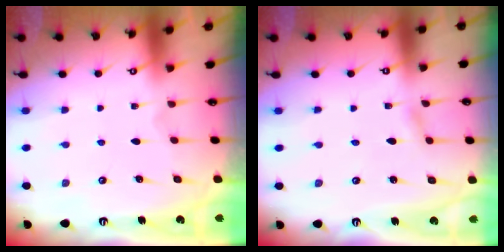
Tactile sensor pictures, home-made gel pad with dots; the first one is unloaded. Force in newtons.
{"total": 1.6, "press": 1.6, "slide": 0.2}